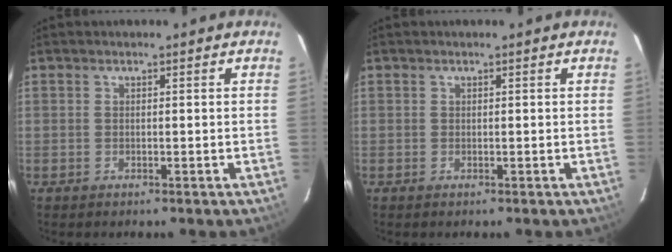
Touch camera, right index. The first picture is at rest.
{"total": 0.0}